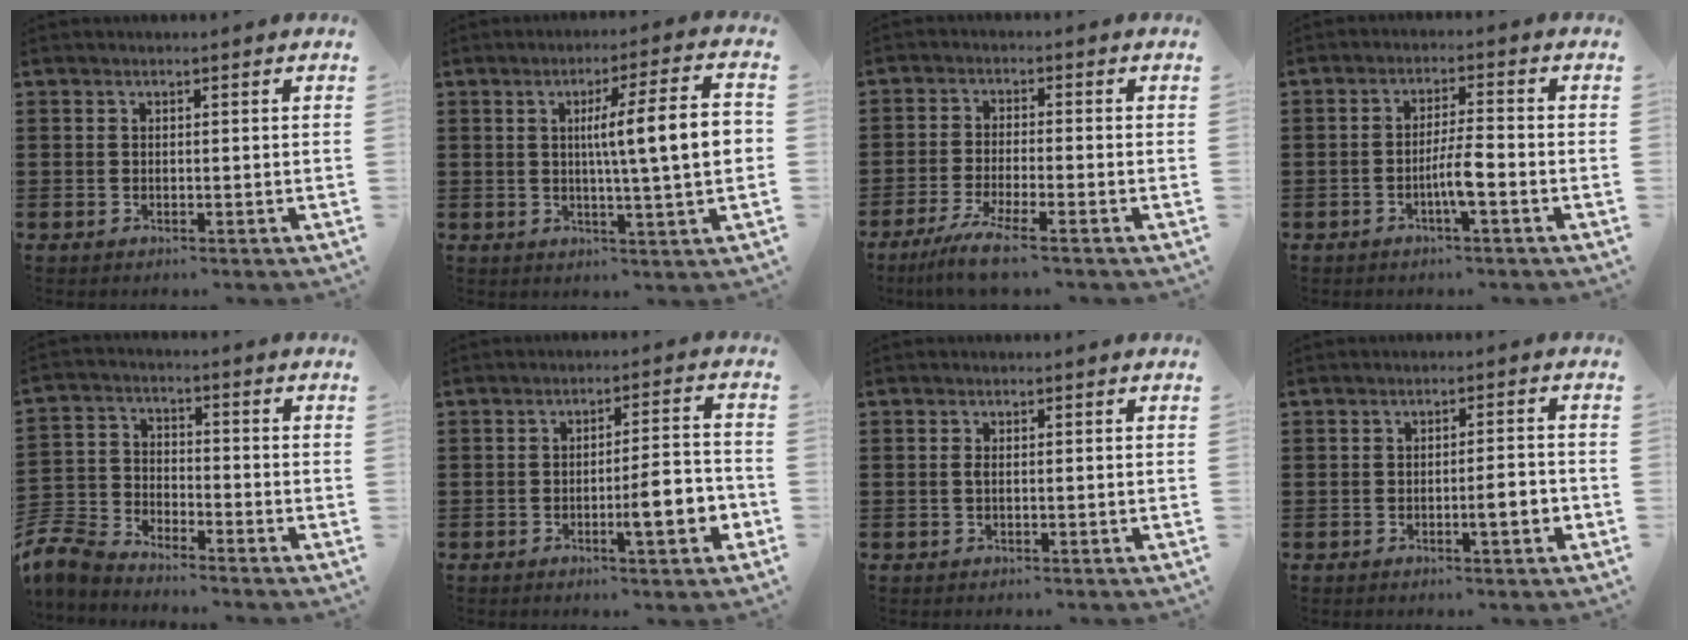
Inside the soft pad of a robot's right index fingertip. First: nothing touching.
{"total": 10.5, "force": [1.0, 0.8, 10.5], "torque": [-0.172, -0.002, 0.008]}
{"total": 5.6, "force": [-4.3, -0.2, 3.7], "torque": [-0.094, -0.028, -0.086]}
{"total": 4.5, "force": [-1.8, 0.3, 4.1], "torque": [-0.086, -0.006, -0.039]}
{"total": 6.3, "force": [-6.0, 1.4, 1.1], "torque": [-0.052, -0.002, -0.128]}
{"total": 7.3, "force": [-2.6, 1.3, 6.7], "torque": [-0.098, -0.005, -0.043]}
{"total": 0.7, "force": [-0.1, 0.1, 0.7], "torque": [-0.014, -0.003, -0.002]}
{"total": 3.8, "force": [-1.2, 0.4, 3.5], "torque": [-0.051, -0.003, -0.024]}